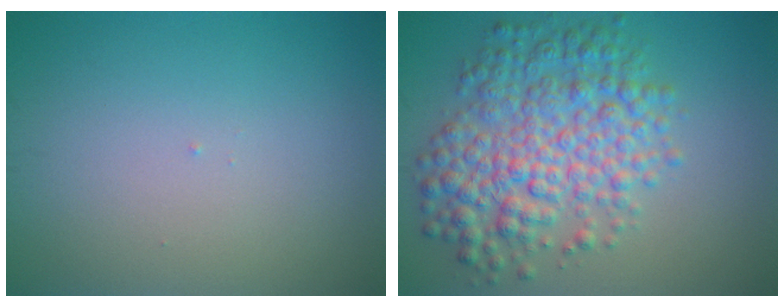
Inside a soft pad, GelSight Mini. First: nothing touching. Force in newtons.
{"total": 7.4, "press": 7.4, "slide": 0.2}